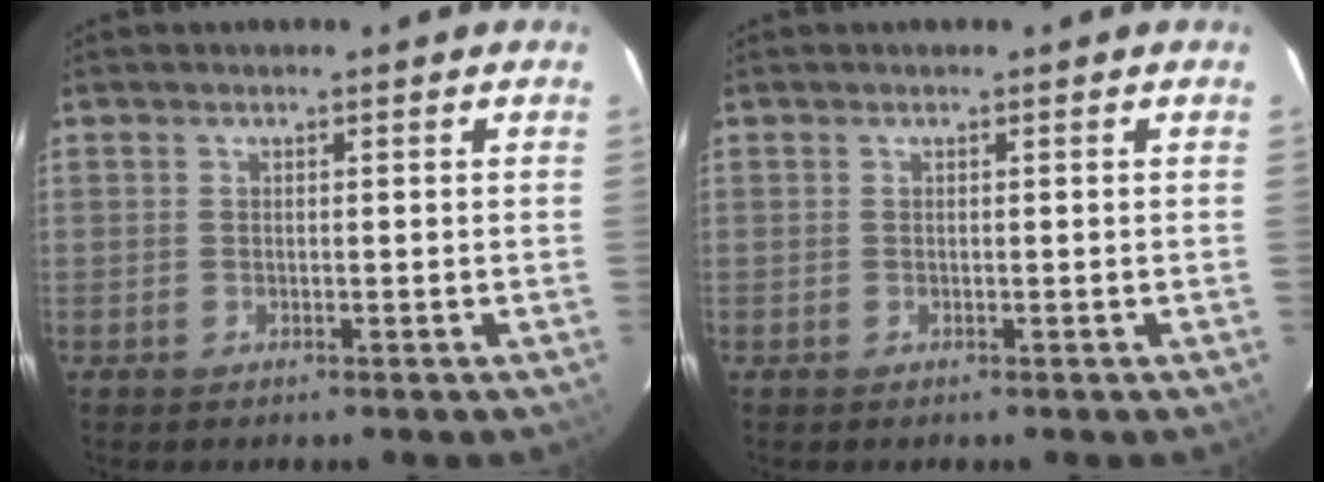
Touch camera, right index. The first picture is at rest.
{"total": 0.0}